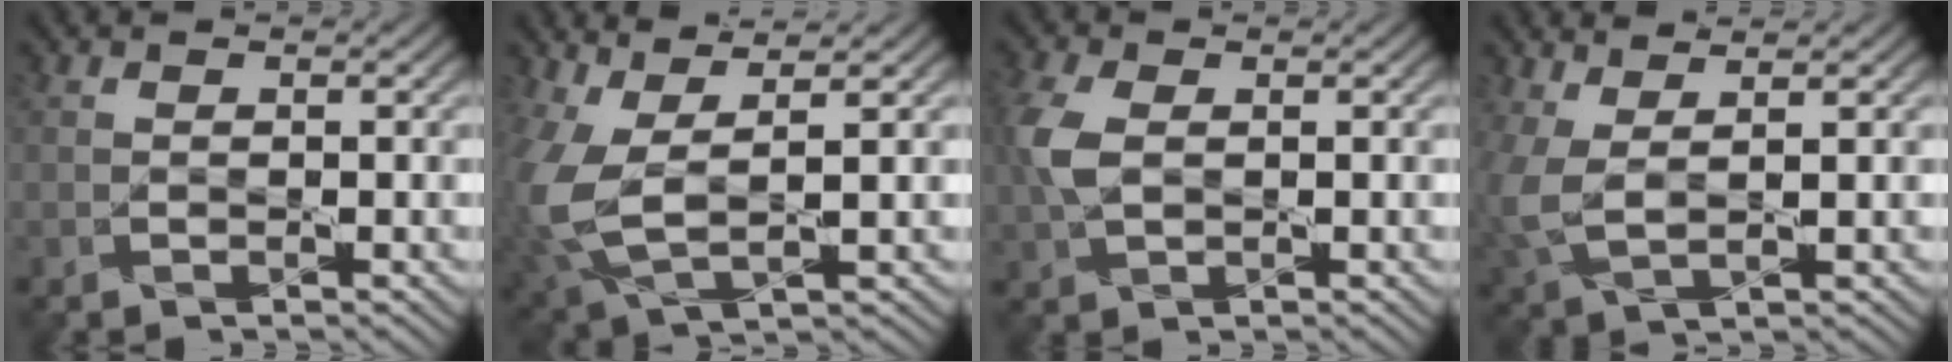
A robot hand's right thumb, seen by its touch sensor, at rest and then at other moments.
{"total": 8.4, "force": [1.3, 4.0, 7.3], "torque": [-0.195, -0.008, 0.025]}
{"total": 4.6, "force": [0.4, 2.9, 3.6], "torque": [-0.110, 0.005, 0.008]}
{"total": 4.6, "force": [1.7, 1.8, 3.9], "torque": [-0.111, 0.003, 0.032]}